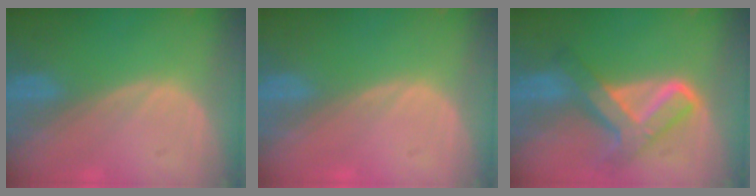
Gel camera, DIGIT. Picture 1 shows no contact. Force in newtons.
{"total": 0.5, "press": 0.1, "slide": 0.5}
{"total": 8.0, "press": 8.0, "slide": 0.6}